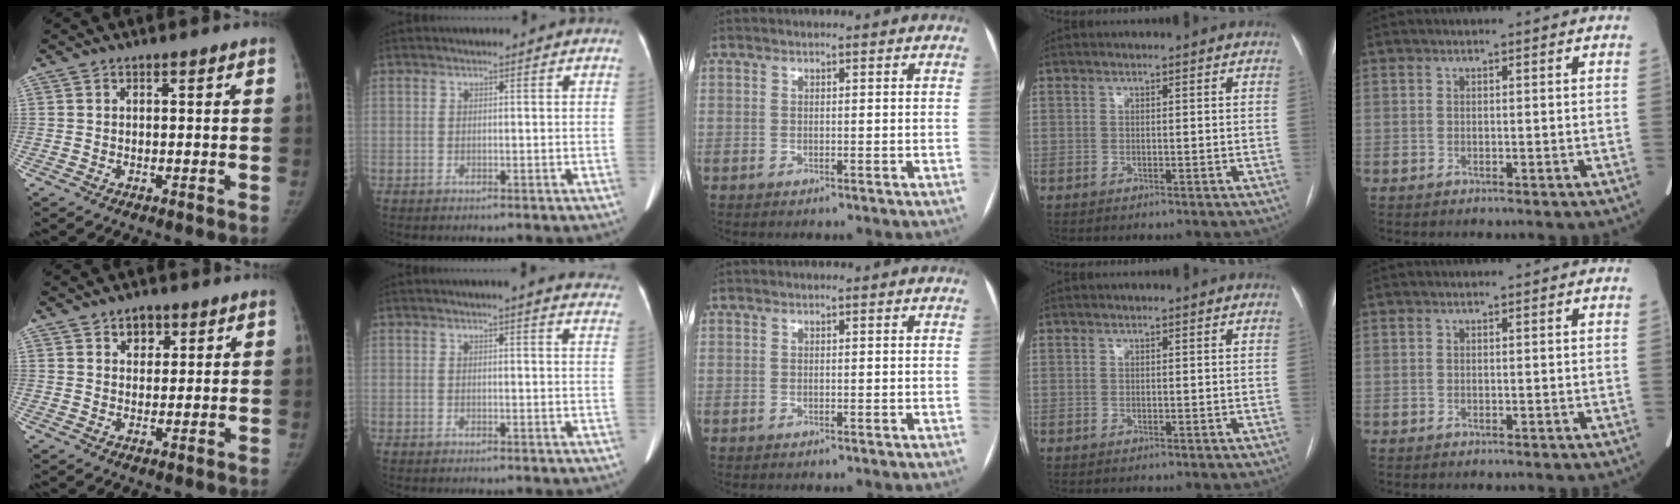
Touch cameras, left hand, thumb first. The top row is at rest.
{"thumb": {"total": 3.6, "force": [1.9, 2.6, 1.5], "torque": [0.001, -0.008, 0.027]}, "index": {"total": 13.3, "force": [12.2, 1.7, 5.0], "torque": [-0.039, -0.017, 0.117]}}